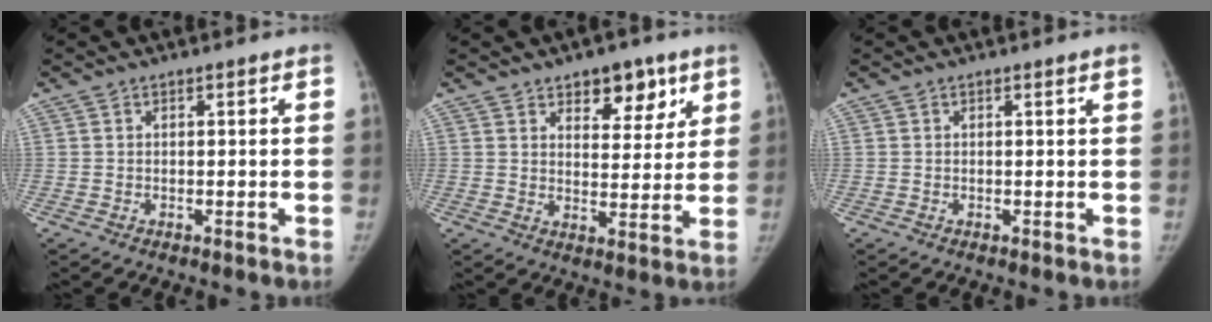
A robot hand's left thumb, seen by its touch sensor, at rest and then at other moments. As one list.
[{"total": 9.2, "force": [5.5, 5.0, 5.4], "torque": [-0.032, -0.027, 0.079]}, {"total": 0.8, "force": [0.6, -0.1, 0.6], "torque": [-0.008, 0.001, 0.008]}]